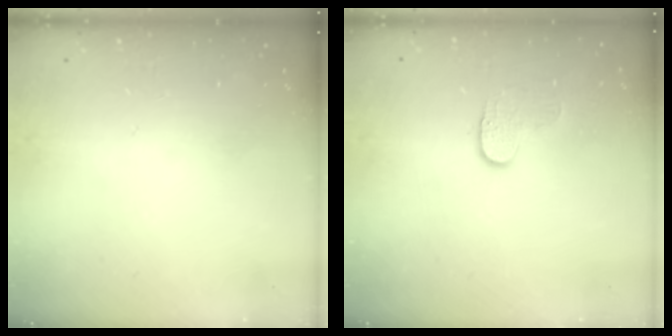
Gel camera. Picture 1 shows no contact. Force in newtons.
{"total": 4.1, "press": 4.1, "slide": 0.3}